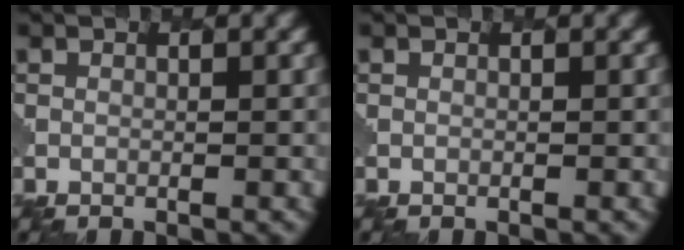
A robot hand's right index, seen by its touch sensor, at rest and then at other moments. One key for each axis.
{"total": 0.0}